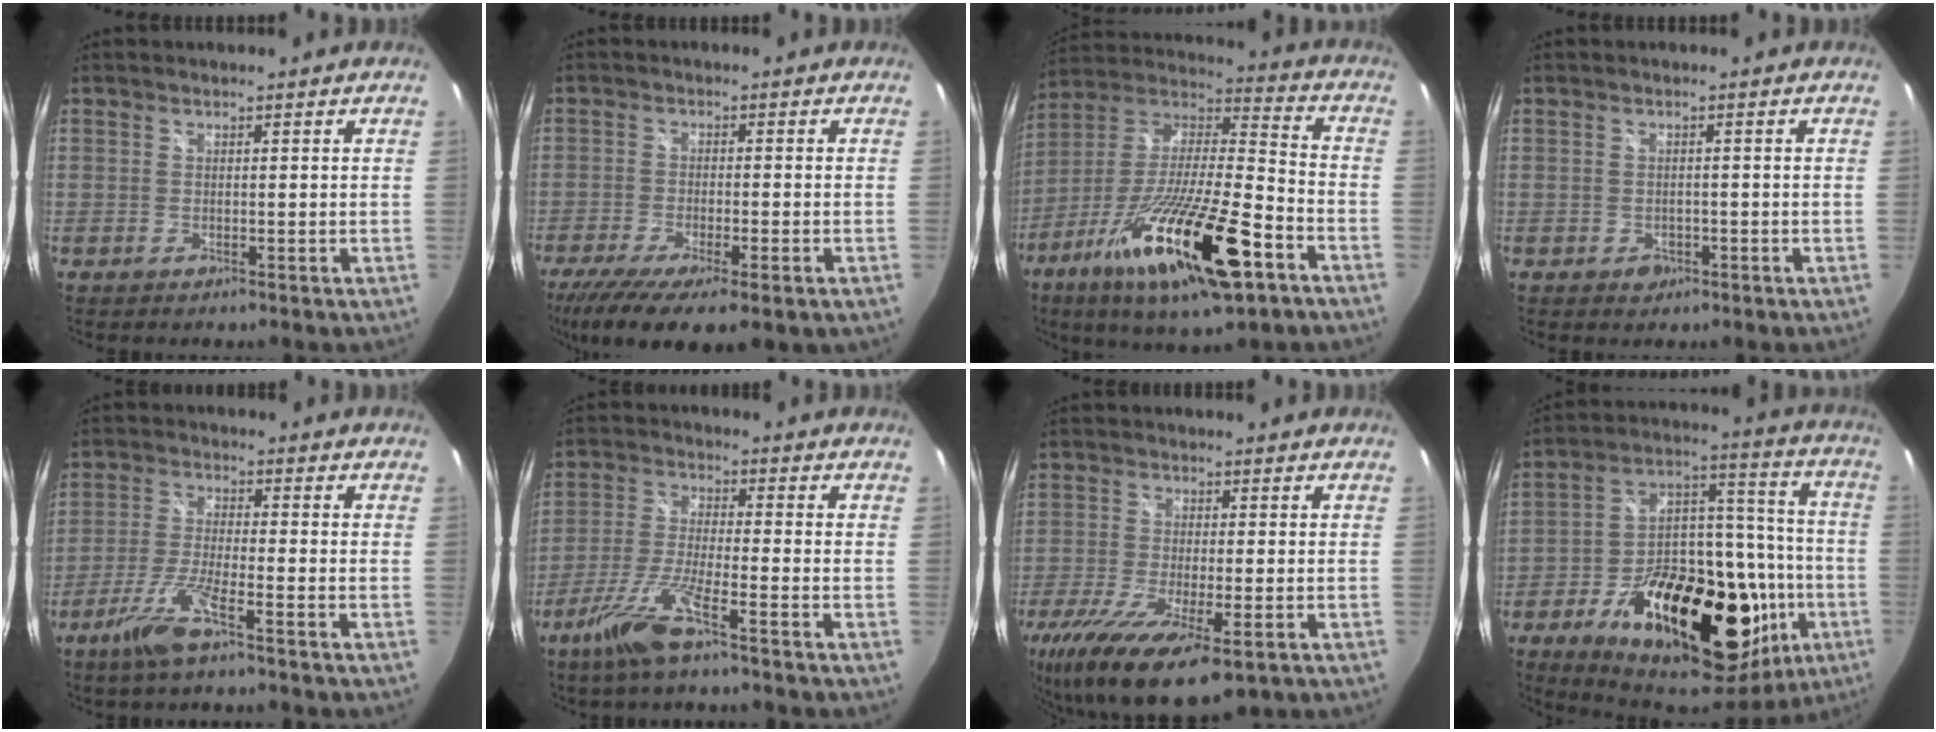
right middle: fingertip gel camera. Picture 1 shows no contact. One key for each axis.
{"total": 13.8, "fx": -8.8, "fy": 3.7, "fz": 9.9, "tx": -0.203, "ty": -0.059, "tz": -0.140}
{"total": 25.9, "fx": -13.4, "fy": 6.1, "fz": 21.4, "tx": -0.388, "ty": -0.056, "tz": -0.238}
{"total": 2.0, "fx": -1.0, "fy": 1.7, "fz": 0.7, "tx": -0.012, "ty": -0.002, "tz": -0.012}
{"total": 7.8, "fx": -5.2, "fy": 0.6, "fz": 5.9, "tx": -0.134, "ty": -0.009, "tz": -0.101}
{"total": 9.4, "fx": -6.2, "fy": 0.5, "fz": 7.0, "tx": -0.154, "ty": -0.012, "tz": -0.121}
{"total": 16.8, "fx": -9.4, "fy": 5.1, "fz": 13.0, "tx": -0.265, "ty": -0.068, "tz": -0.154}
{"total": 35.3, "fx": -13.3, "fy": 16.9, "fz": 27.9, "tx": -0.442, "ty": 0.024, "tz": -0.184}